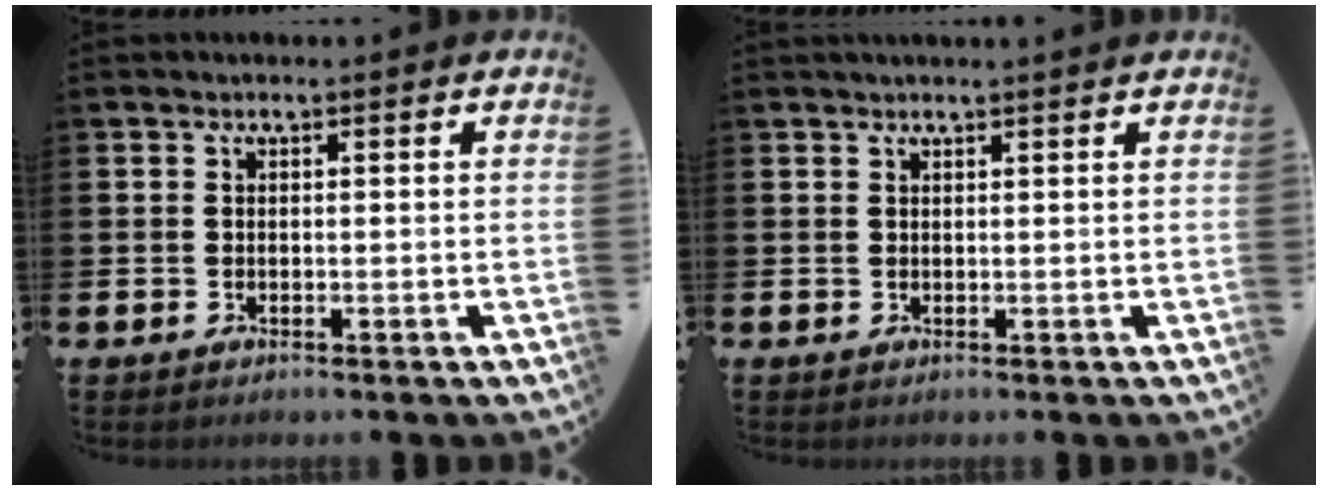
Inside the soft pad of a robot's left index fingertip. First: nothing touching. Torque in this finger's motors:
{"motor_torque": [0.87, -1.27, 0.09, 0.05]}